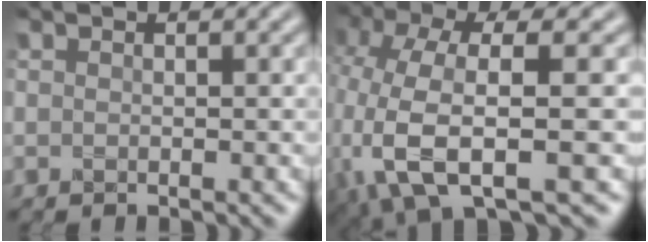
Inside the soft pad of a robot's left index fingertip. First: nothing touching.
{"total": 8.0, "force": [-1.6, 3.4, 7.1], "torque": [-0.160, -0.007, -0.030]}